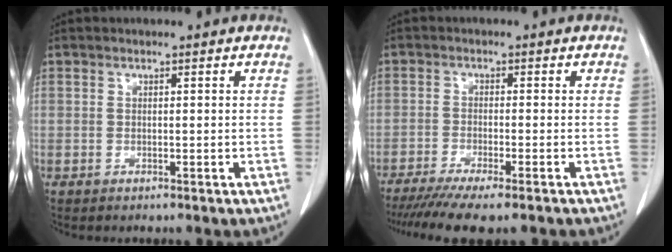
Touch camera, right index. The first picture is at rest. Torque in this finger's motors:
{"motor_torque": [1.01, -0.97, 0.53, 0.14]}